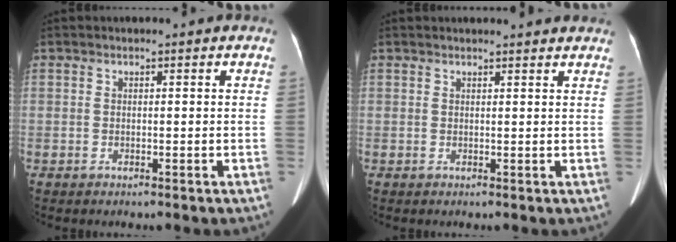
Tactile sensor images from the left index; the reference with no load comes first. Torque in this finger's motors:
{"motor_torque": [0.37, -1.77, 0.01, 0.01]}